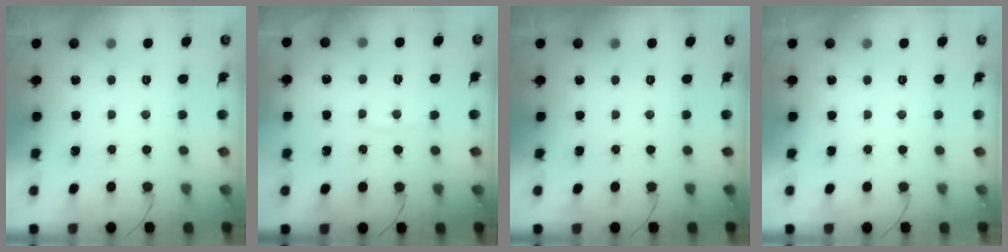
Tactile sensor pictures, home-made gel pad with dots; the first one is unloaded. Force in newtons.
{"total": 4.1, "press": 4.1, "slide": 0.2}
{"total": 0.0}
{"total": 0.0}